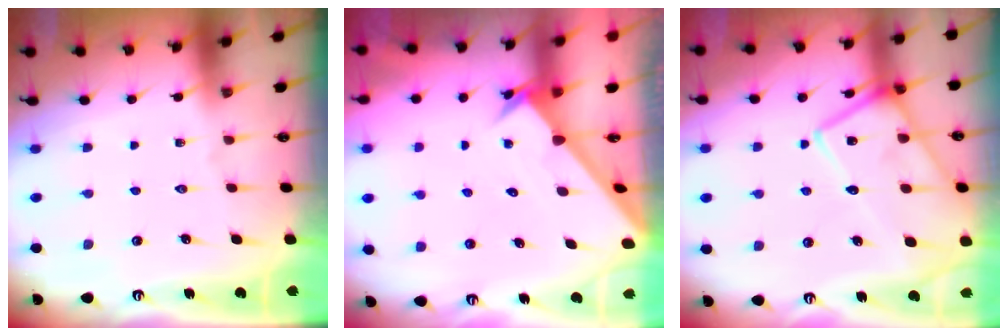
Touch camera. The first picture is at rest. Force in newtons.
{"total": 2.7, "press": 2.7, "slide": 0.2}
{"total": 17.6, "press": 17.5, "slide": 1.4}